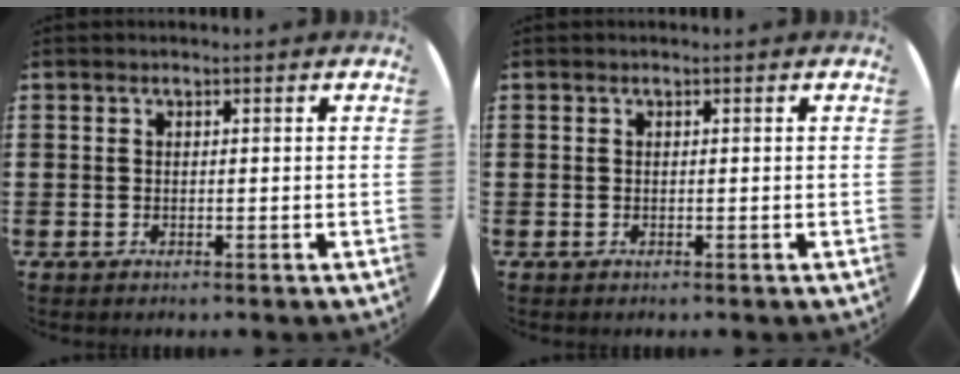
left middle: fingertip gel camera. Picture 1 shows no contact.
{"total": 0.0}